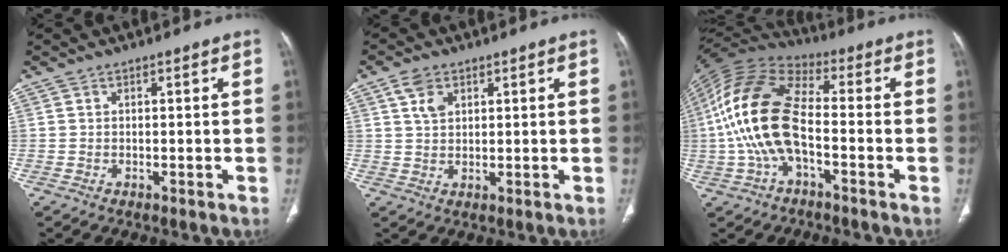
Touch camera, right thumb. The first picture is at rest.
{"total": 4.2, "force": [2.0, 2.7, 2.5], "torque": [-0.036, -0.005, 0.042]}
{"total": 17.1, "force": [-2.4, 8.5, 14.7], "torque": [-0.307, 0.034, -0.053]}